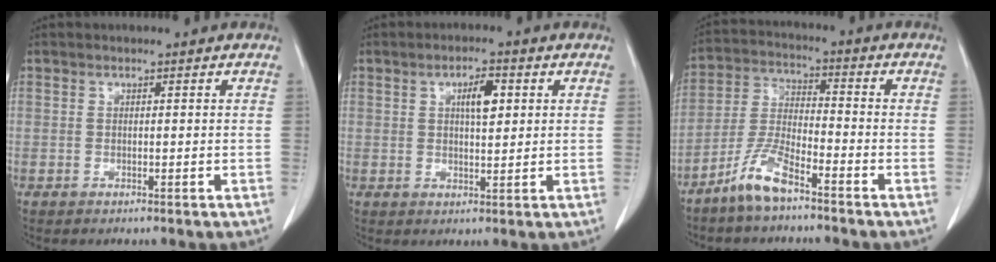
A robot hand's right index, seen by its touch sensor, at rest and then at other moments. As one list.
[{"total": 4.4, "force": [1.4, 1.3, 3.9], "torque": [-0.066, 0.004, 0.022]}, {"total": 7.7, "force": [-5.7, 1.3, 5.1], "torque": [-0.119, -0.012, -0.118]}]